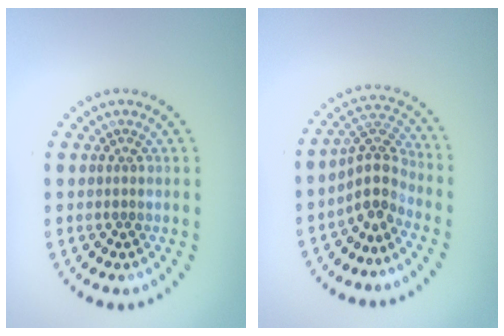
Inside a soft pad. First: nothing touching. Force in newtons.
{"total": 3.5, "press": 2.5, "slide": 2.5}